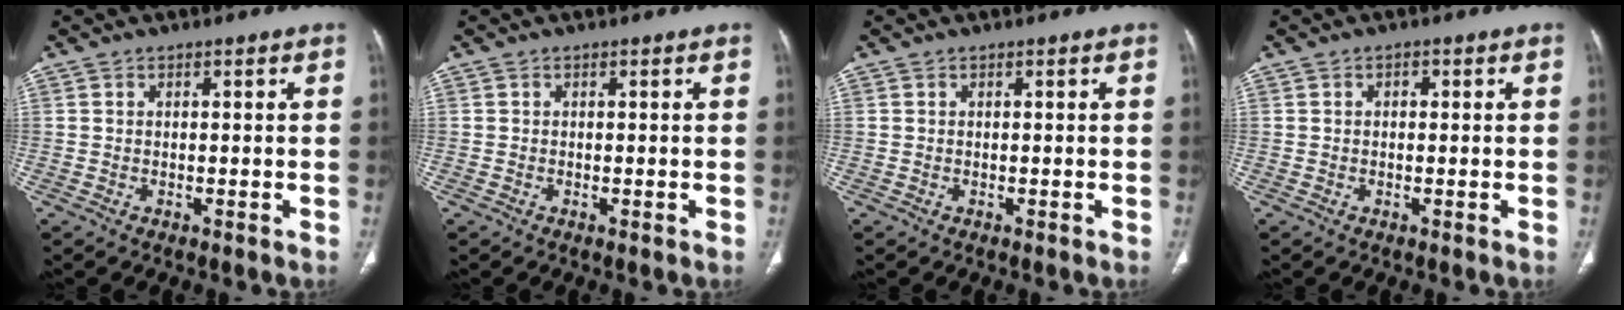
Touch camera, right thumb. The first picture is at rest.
{"total": 0.0}
{"total": 0.0}
{"total": 1.1, "force": [0.3, 0.8, 0.7], "torque": [-0.009, 0.002, 0.003]}